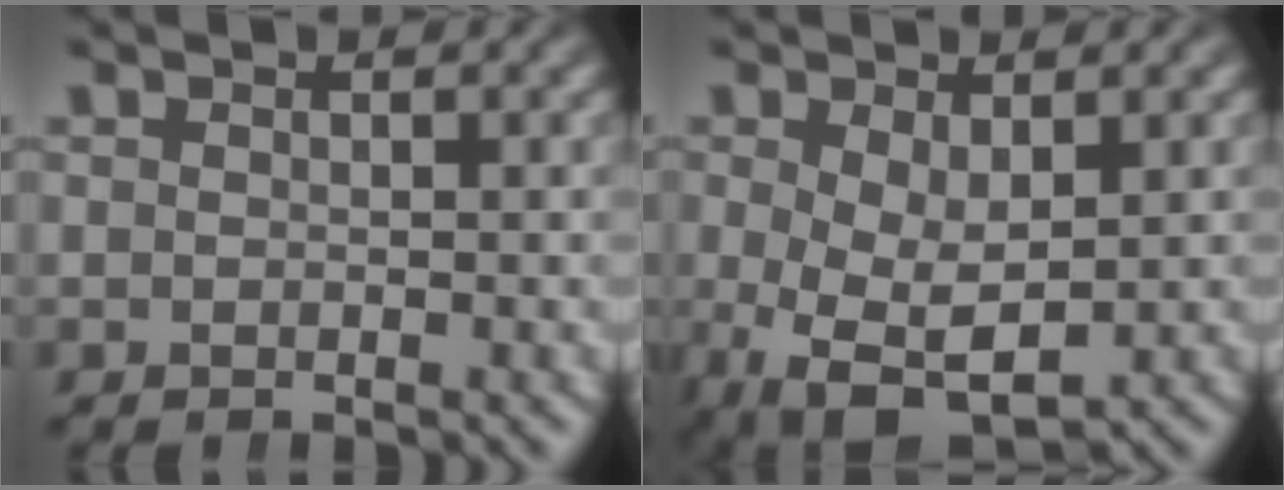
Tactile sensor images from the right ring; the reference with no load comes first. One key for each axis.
{"total": 6.3, "fx": -2.7, "fy": 4.0, "fz": 4.1, "tx": -0.095, "ty": -0.057, "tz": -0.016}